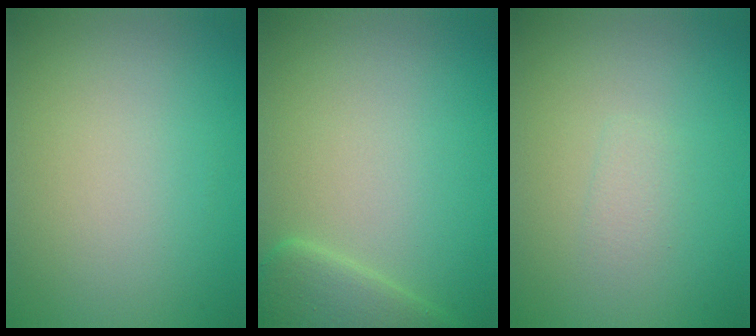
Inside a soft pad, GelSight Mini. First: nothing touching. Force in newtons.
{"total": 2.8, "press": 2.8, "slide": 0.2}
{"total": 0.9, "press": 0.9, "slide": 0.0}